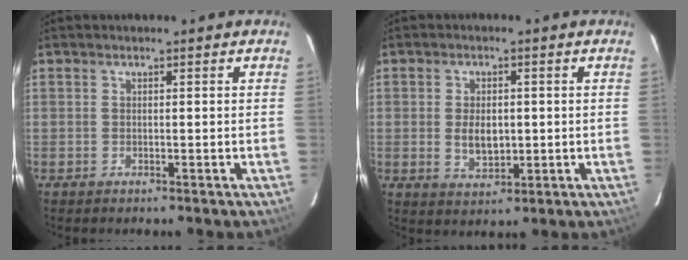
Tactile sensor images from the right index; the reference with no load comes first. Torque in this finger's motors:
{"motor_torque": [0.10, -0.01, 0.37, 0.03]}